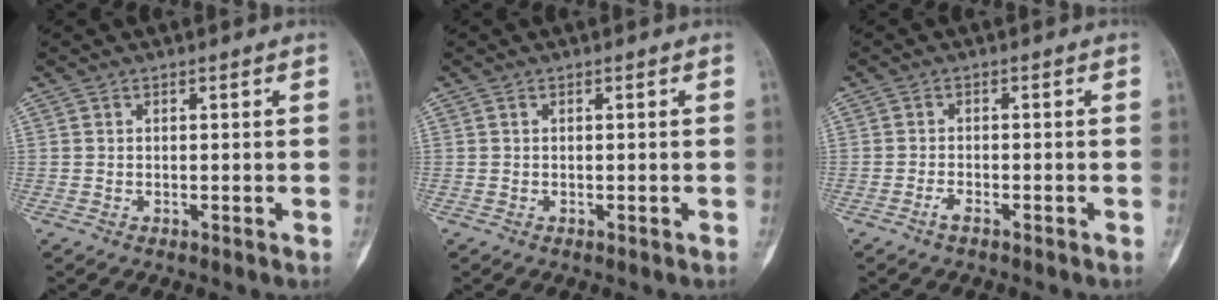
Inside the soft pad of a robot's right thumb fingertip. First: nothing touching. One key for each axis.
{"total": 0.0}
{"total": 1.5, "fx": -1.1, "fy": 0.4, "fz": 0.9, "tx": -0.021, "ty": 0.008, "tz": -0.023}